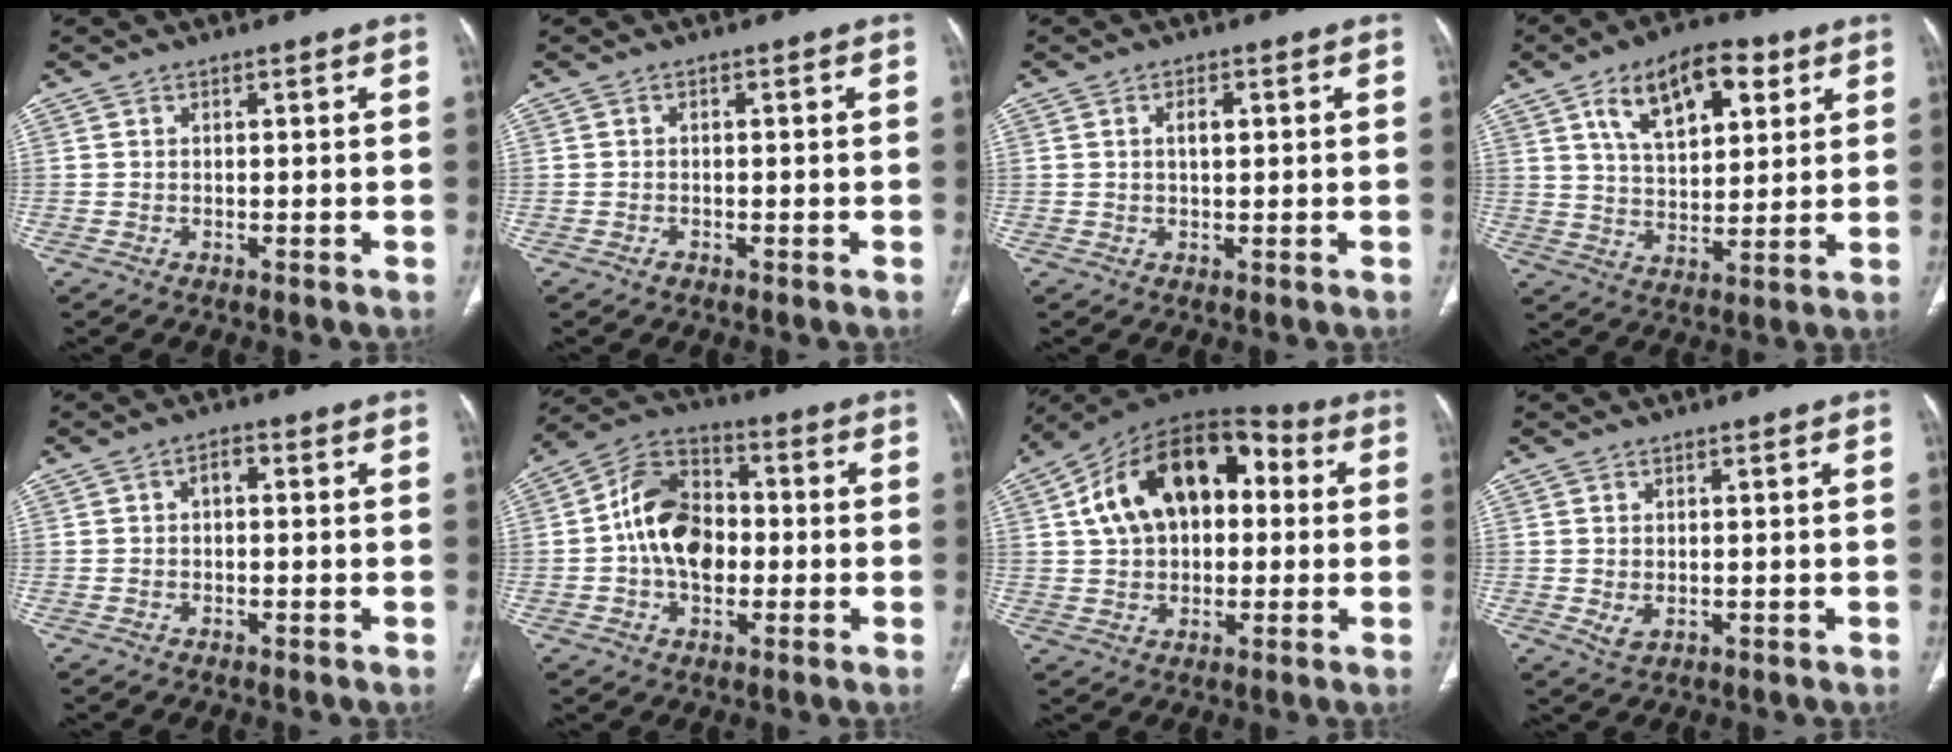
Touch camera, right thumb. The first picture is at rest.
{"total": 0.8, "force": [-0.5, 0.5, 0.3], "torque": [-0.005, 0.001, -0.010]}
{"total": 2.2, "force": [0.6, 1.1, 1.9], "torque": [-0.033, 0.001, 0.011]}
{"total": 15.3, "force": [6.8, 8.0, 11.1], "torque": [-0.145, -0.013, 0.114]}
{"total": 2.2, "force": [0.1, 1.4, 1.7], "torque": [-0.021, 0.011, -0.005]}
{"total": 13.9, "force": [-0.7, 9.8, 9.9], "torque": [-0.146, 0.032, -0.021]}
{"total": 20.3, "force": [3.8, 12.9, 15.2], "torque": [-0.225, 0.037, 0.053]}
{"total": 2.3, "force": [-0.1, 1.4, 1.8], "torque": [-0.036, -0.003, 0.006]}